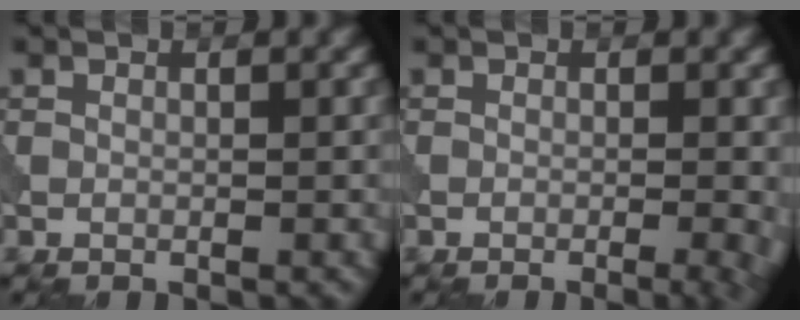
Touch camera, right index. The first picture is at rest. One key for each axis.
{"total": 3.1, "fx": -0.9, "fy": 0.9, "fz": 2.8, "tx": -0.024, "ty": 0.001, "tz": -0.012}